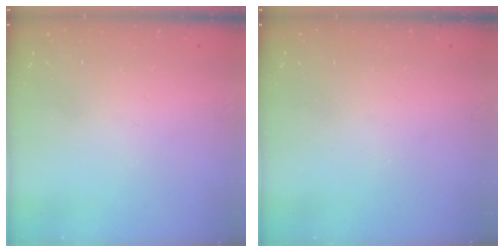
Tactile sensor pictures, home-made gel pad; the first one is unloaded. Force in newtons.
{"total": 0.0}